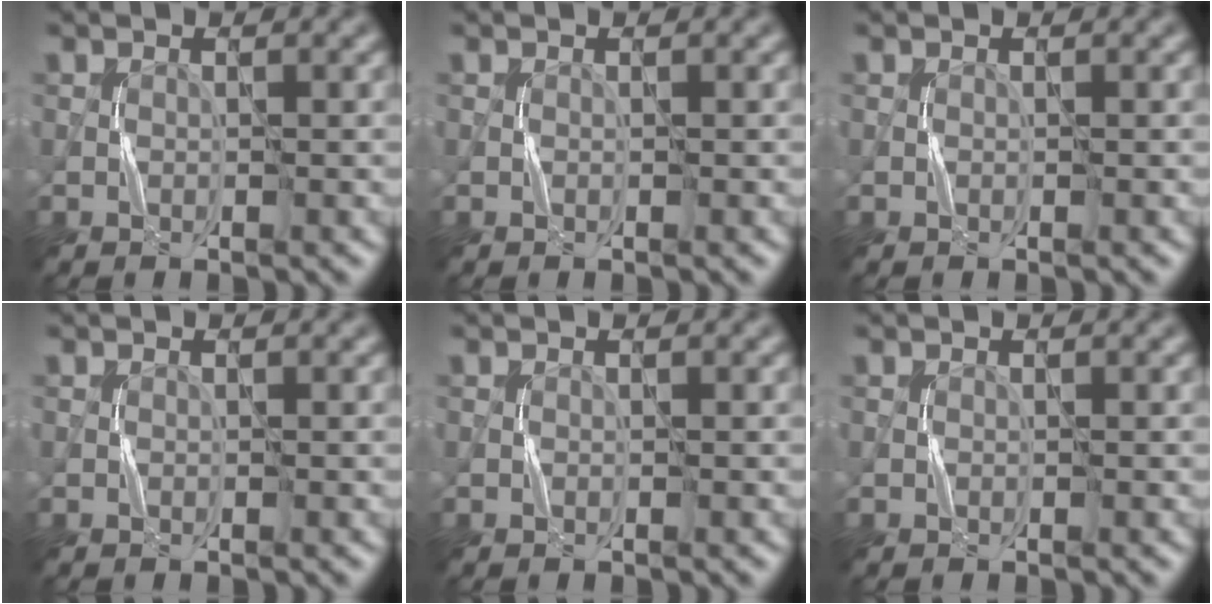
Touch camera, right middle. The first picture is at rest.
{"total": 0.0}
{"total": 0.0}
{"total": 0.0}
{"total": 0.0}
{"total": 0.0}